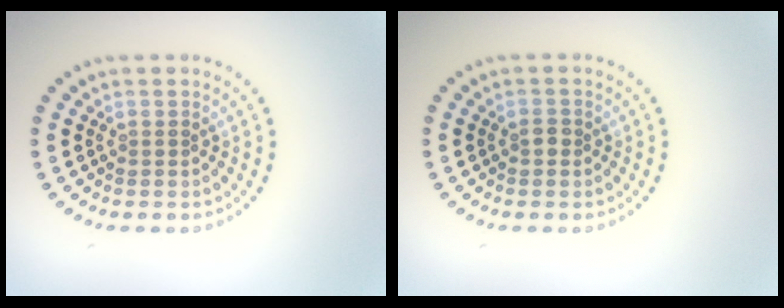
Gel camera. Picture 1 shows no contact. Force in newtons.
{"total": 0.9, "press": 0.9, "slide": 0.0}